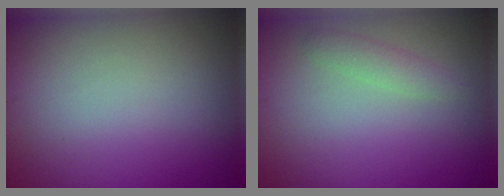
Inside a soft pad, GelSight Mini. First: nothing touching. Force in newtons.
{"total": 1.5, "press": 1.5, "slide": 0.0}